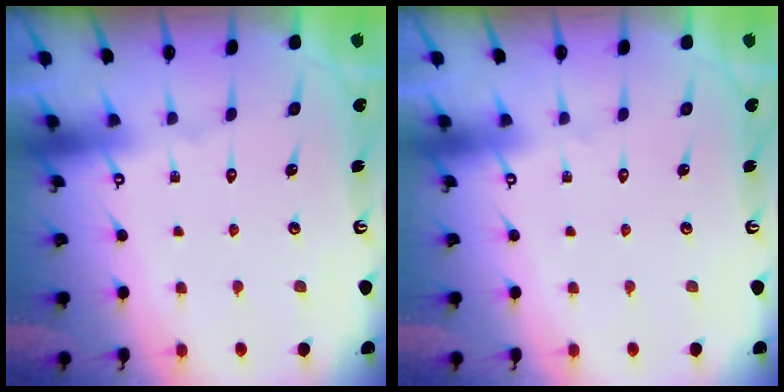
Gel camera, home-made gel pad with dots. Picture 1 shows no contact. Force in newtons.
{"total": 0.0}